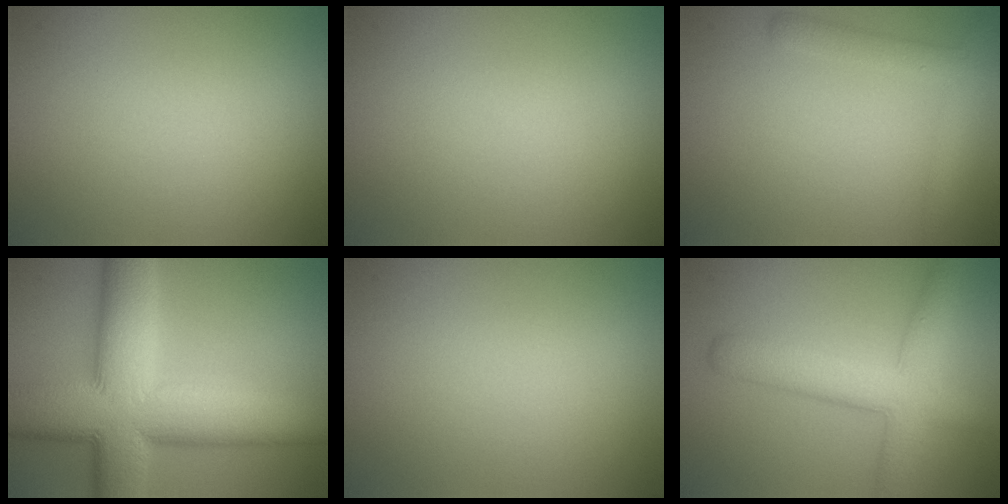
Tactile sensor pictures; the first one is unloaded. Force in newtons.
{"total": 0.0}
{"total": 2.6, "press": 2.6, "slide": 0.1}
{"total": 13.8, "press": 13.8, "slide": 0.5}
{"total": 0.0}
{"total": 5.9, "press": 5.9, "slide": 0.1}